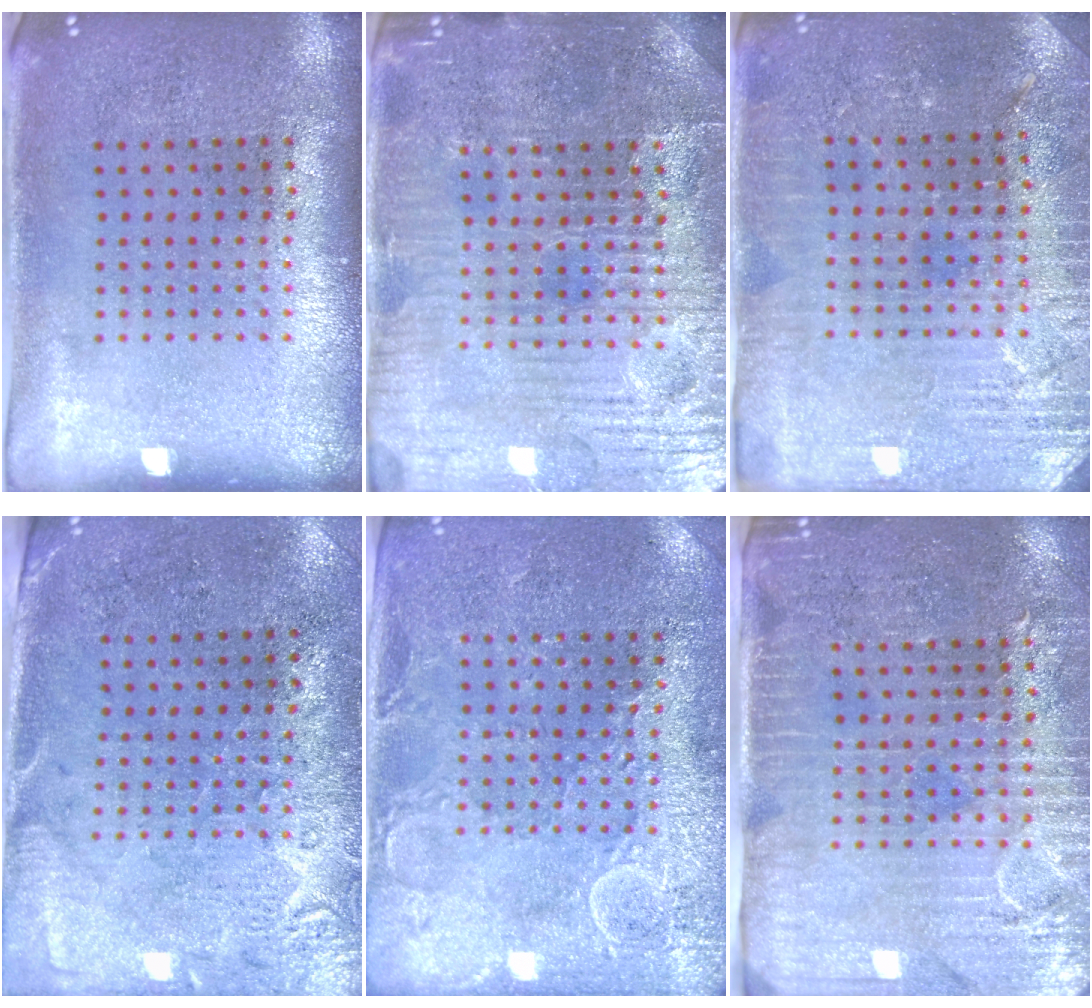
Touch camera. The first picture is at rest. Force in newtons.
{"total": 4.8, "press": 4.7, "slide": 1.2}
{"total": 3.3, "press": 3.2, "slide": 0.6}
{"total": 2.7, "press": 2.4, "slide": 1.2}
{"total": 2.8, "press": 2.8, "slide": 0.5}
{"total": 3.7, "press": 3.2, "slide": 1.7}